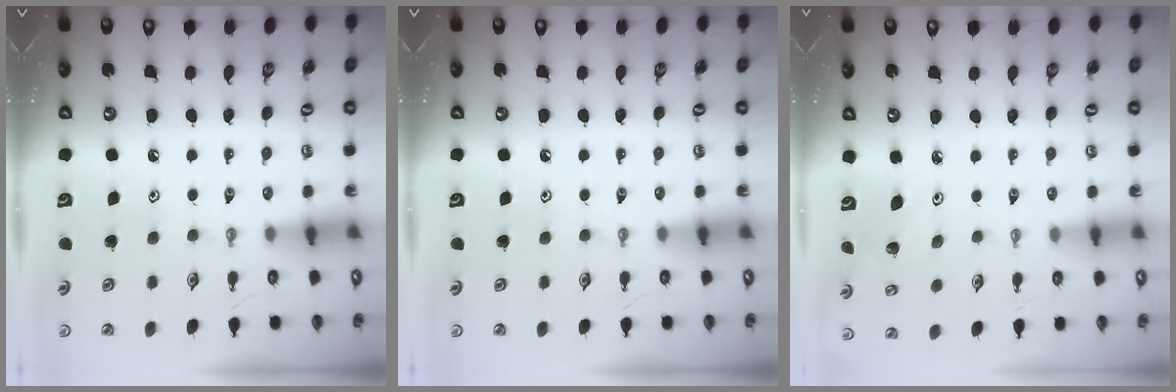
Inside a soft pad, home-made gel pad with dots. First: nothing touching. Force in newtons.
{"total": 0.0}
{"total": 2.8, "press": 2.8, "slide": 0.4}